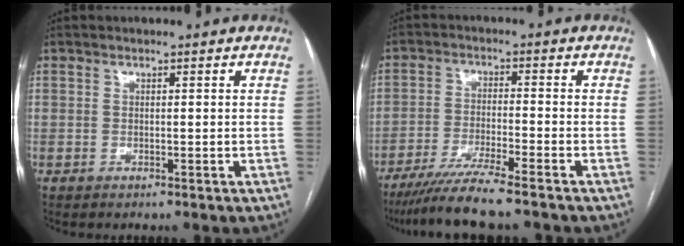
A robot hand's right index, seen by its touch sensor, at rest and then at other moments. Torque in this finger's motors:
{"motor_torque": [1.10, -1.05, 0.48, 0.12]}